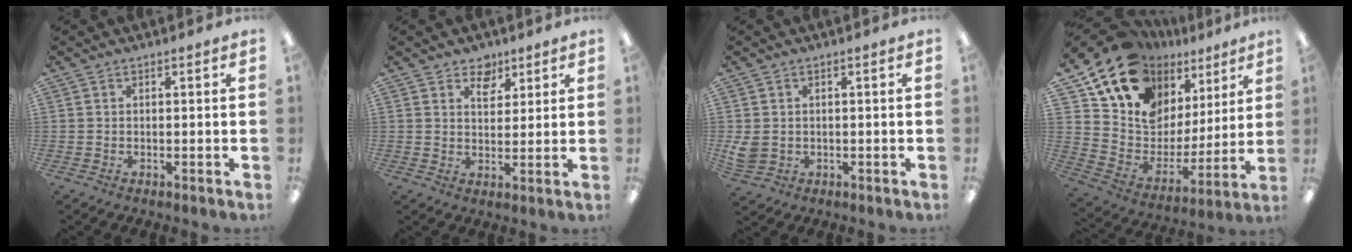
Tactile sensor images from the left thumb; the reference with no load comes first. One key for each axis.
{"total": 5.2, "fx": 3.7, "fy": 3.2, "fz": 1.6, "tx": -0.007, "ty": -0.022, "tz": 0.063}
{"total": 3.7, "fx": 0.1, "fy": 3.2, "fz": 1.8, "tx": -0.041, "ty": 0.002, "tz": 0.004}
{"total": 17.5, "fx": 12.8, "fy": 10.4, "fz": 5.8, "tx": -0.121, "ty": -0.104, "tz": 0.240}